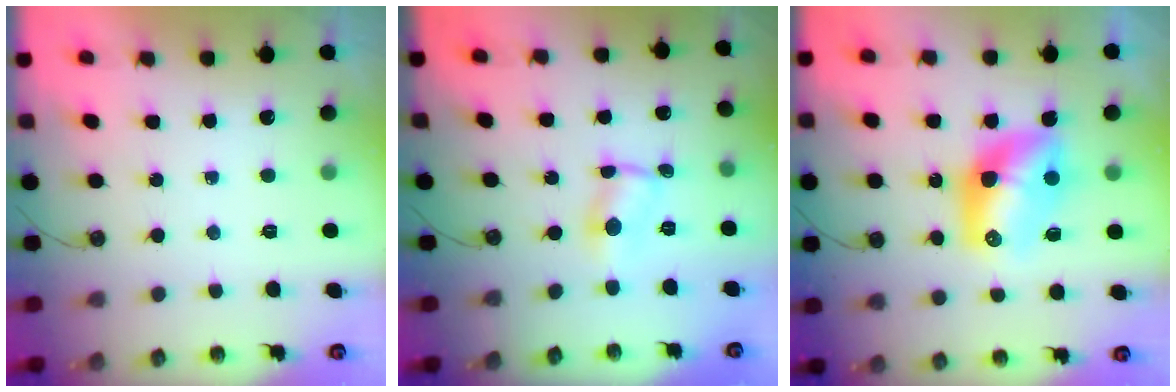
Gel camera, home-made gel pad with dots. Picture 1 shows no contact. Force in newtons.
{"total": 2.2, "press": 2.1, "slide": 0.3}
{"total": 11.7, "press": 11.6, "slide": 1.0}